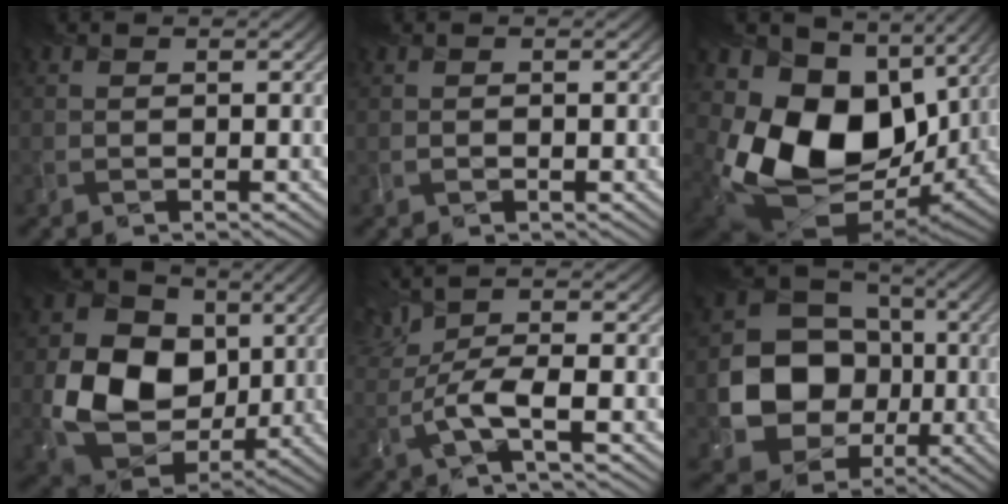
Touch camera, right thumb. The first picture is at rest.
{"total": 0.0}
{"total": 18.4, "force": [0.6, 13.5, 12.4], "torque": [-0.279, -0.051, 0.043]}
{"total": 11.9, "force": [0.9, 9.7, 6.8], "torque": [-0.143, -0.012, 0.017]}
{"total": 5.5, "force": [-0.6, 1.0, 5.4], "torque": [-0.118, 0.011, -0.017]}
{"total": 12.4, "force": [-1.6, 10.8, 5.9], "torque": [-0.117, -0.020, -0.035]}